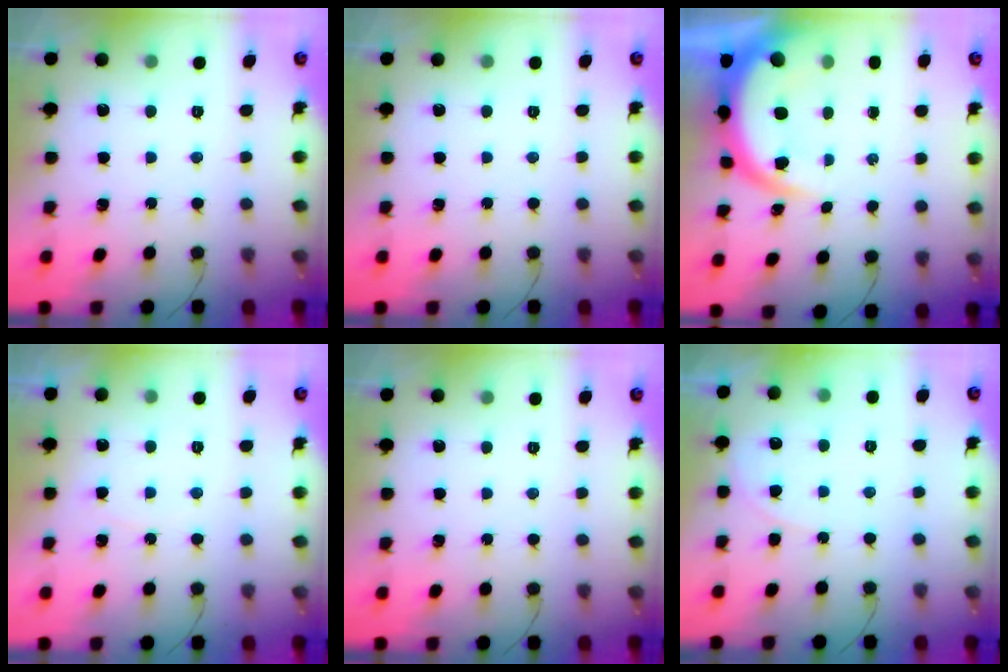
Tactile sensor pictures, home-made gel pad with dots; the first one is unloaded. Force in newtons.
{"total": 0.0}
{"total": 8.8, "press": 8.8, "slide": 0.9}
{"total": 3.0, "press": 3.0, "slide": 0.4}
{"total": 0.0}
{"total": 4.8, "press": 4.8, "slide": 0.5}